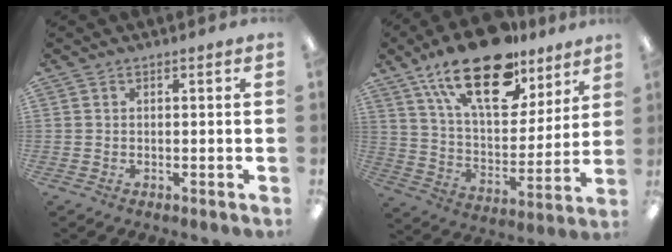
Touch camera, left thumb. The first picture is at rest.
{"total": 23.8, "force": [15.5, 10.8, 14.5], "torque": [-0.242, -0.080, 0.270]}